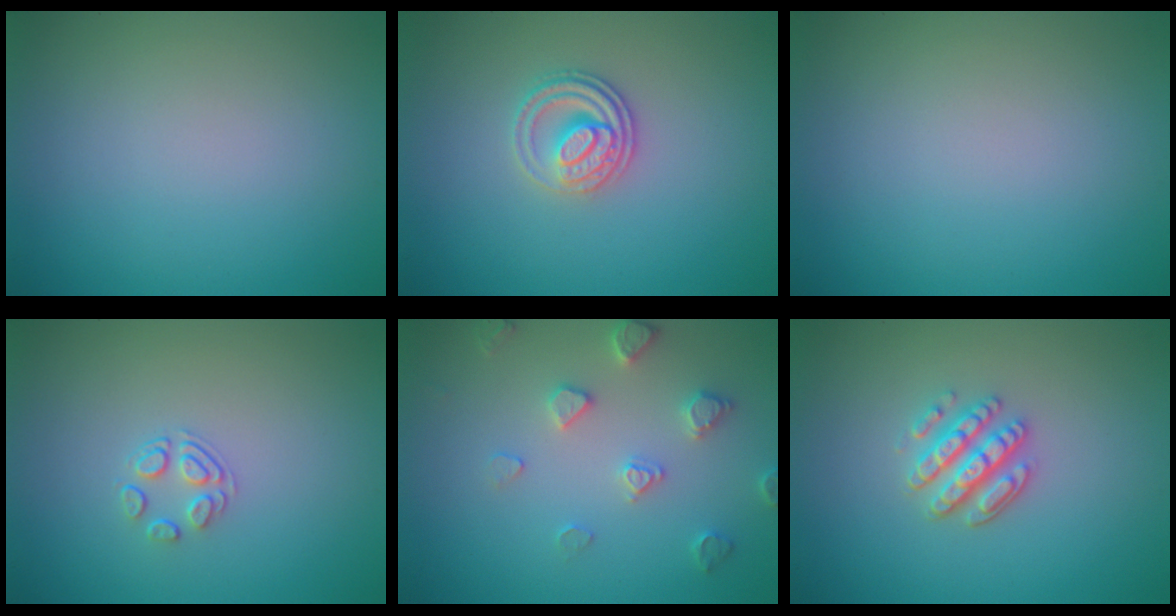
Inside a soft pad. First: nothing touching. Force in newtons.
{"total": 2.8, "press": 2.6, "slide": 1.0}
{"total": 0.0}
{"total": 1.7, "press": 1.0, "slide": 1.4}
{"total": 2.9, "press": 2.8, "slide": 0.7}
{"total": 3.4, "press": 3.0, "slide": 1.5}